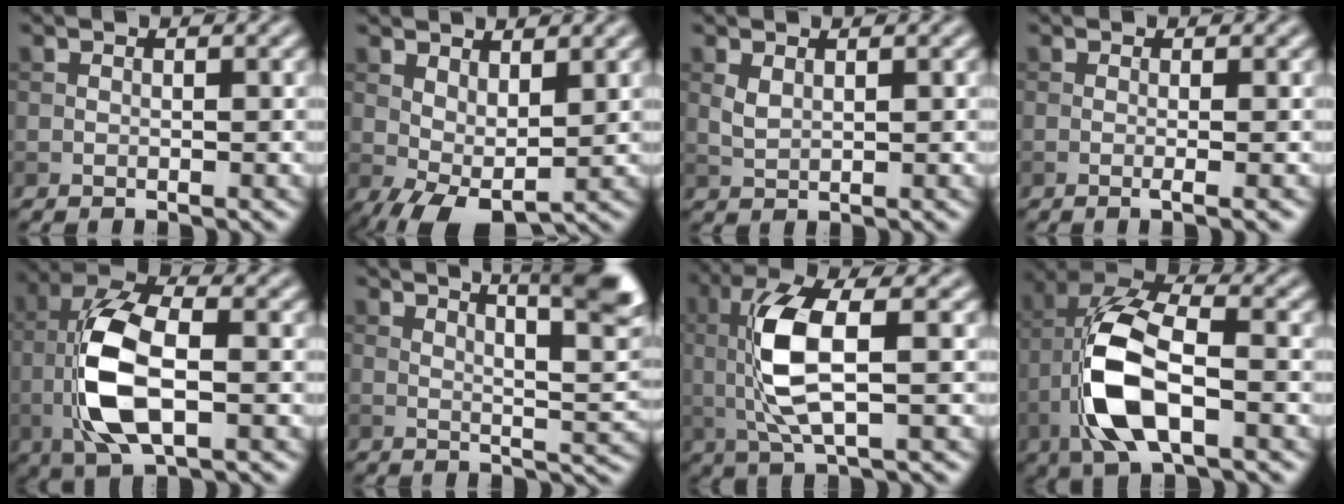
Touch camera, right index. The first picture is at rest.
{"total": 4.7, "force": [0.6, 2.2, 4.1], "torque": [-0.078, -0.004, 0.012]}
{"total": 1.3, "force": [0.7, 0.6, 1.0], "torque": [-0.029, -0.002, 0.018]}
{"total": 1.9, "force": [-0.2, 0.5, 1.8], "torque": [-0.025, -0.004, -0.010]}
{"total": 8.9, "force": [-1.0, 4.1, 7.8], "torque": [-0.166, 0.006, -0.019]}
{"total": 8.5, "force": [4.6, 1.8, 6.9], "torque": [-0.074, 0.017, 0.053]}
{"total": 7.0, "force": [0.7, 2.3, 6.6], "torque": [-0.147, -0.003, 0.016]}
{"total": 9.5, "force": [-2.7, 4.2, 8.1], "torque": [-0.177, 0.008, -0.056]}